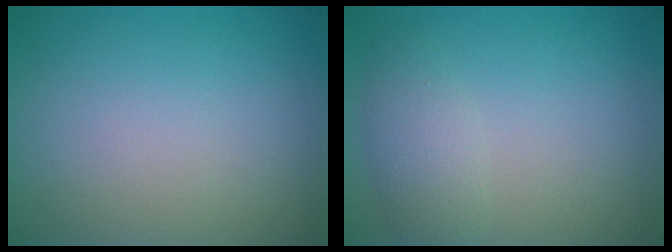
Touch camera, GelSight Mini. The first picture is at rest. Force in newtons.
{"total": 2.4, "press": 2.4, "slide": 0.1}